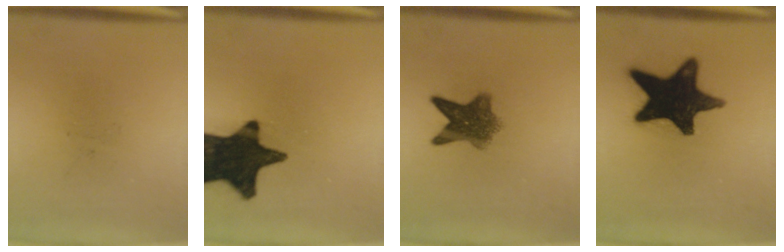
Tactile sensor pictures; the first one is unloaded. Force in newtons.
{"total": 19.2}
{"total": 7.2}
{"total": 17.7}